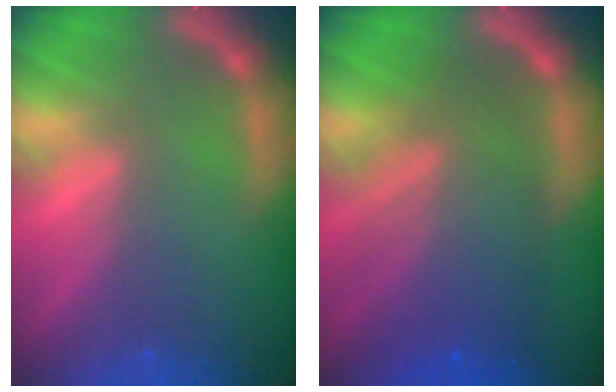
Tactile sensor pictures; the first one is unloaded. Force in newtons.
{"total": 9.0}